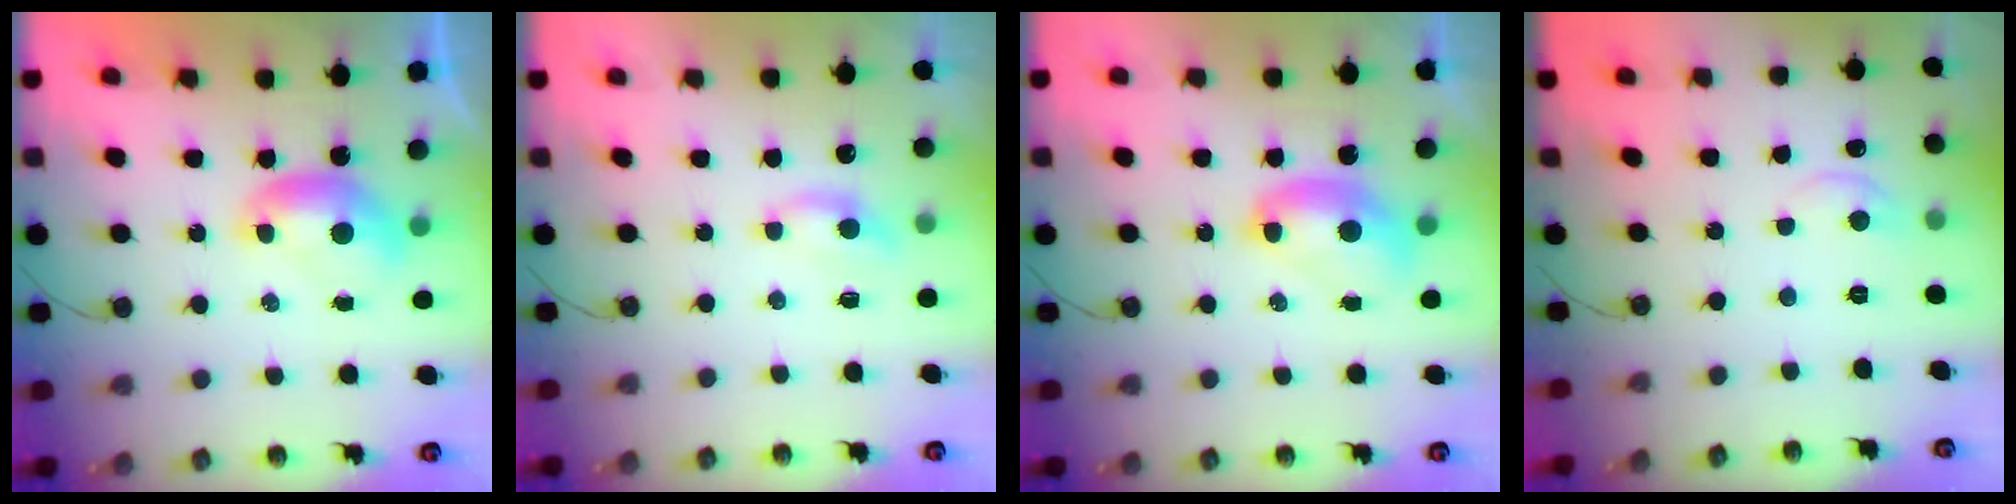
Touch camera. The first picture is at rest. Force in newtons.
{"total": 0.6, "press": 0.3, "slide": 0.5}
{"total": 2.7, "press": 2.7, "slide": 0.1}
{"total": 0.0}